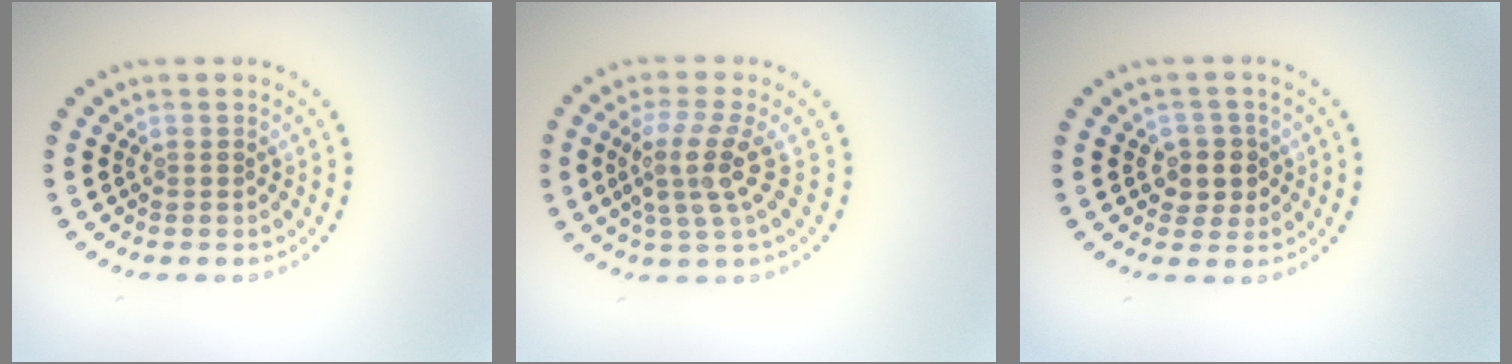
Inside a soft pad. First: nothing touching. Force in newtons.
{"total": 3.6, "press": 2.6, "slide": 2.5}
{"total": 2.3, "press": 2.1, "slide": 0.9}